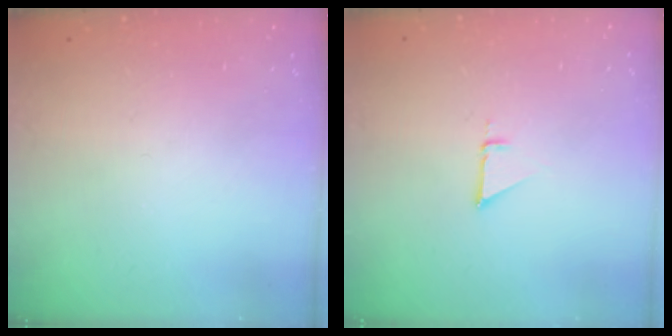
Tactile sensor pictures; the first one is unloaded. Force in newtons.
{"total": 3.1, "press": 3.1, "slide": 0.2}